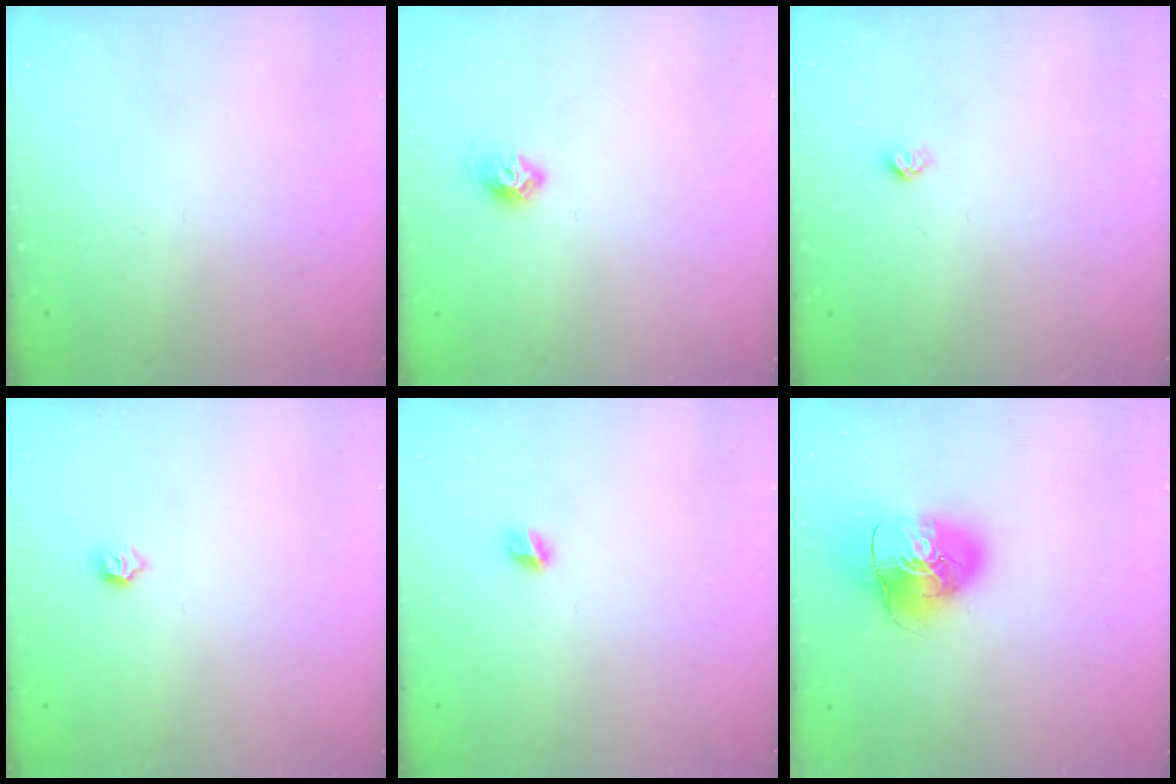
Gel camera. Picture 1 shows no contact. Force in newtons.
{"total": 7.3, "press": 7.3, "slide": 0.8}
{"total": 3.8, "press": 3.8, "slide": 0.6}
{"total": 3.4, "press": 3.3, "slide": 0.7}
{"total": 5.0, "press": 5.0, "slide": 0.4}
{"total": 11.7, "press": 11.5, "slide": 1.8}